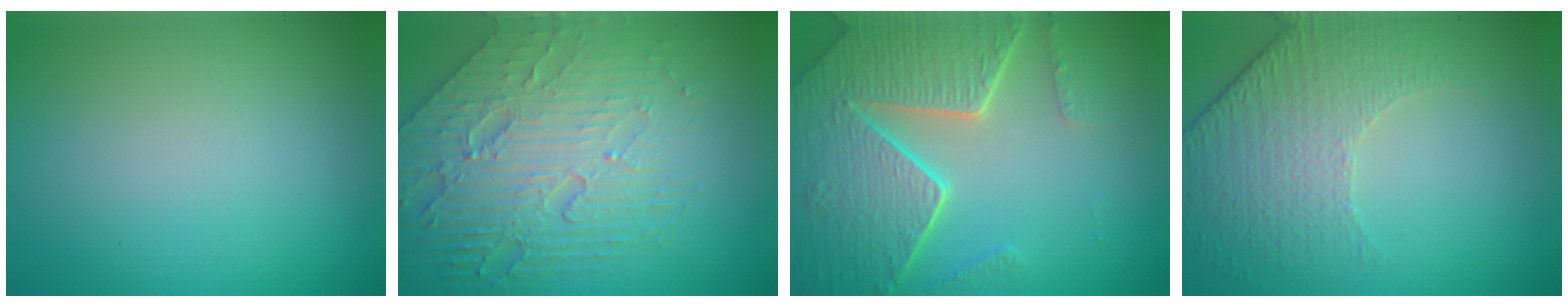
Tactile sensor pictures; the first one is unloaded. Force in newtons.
{"total": 8.3, "press": 5.7, "slide": 6.1}
{"total": 7.8, "press": 5.7, "slide": 5.4}
{"total": 4.9, "press": 3.6, "slide": 3.3}